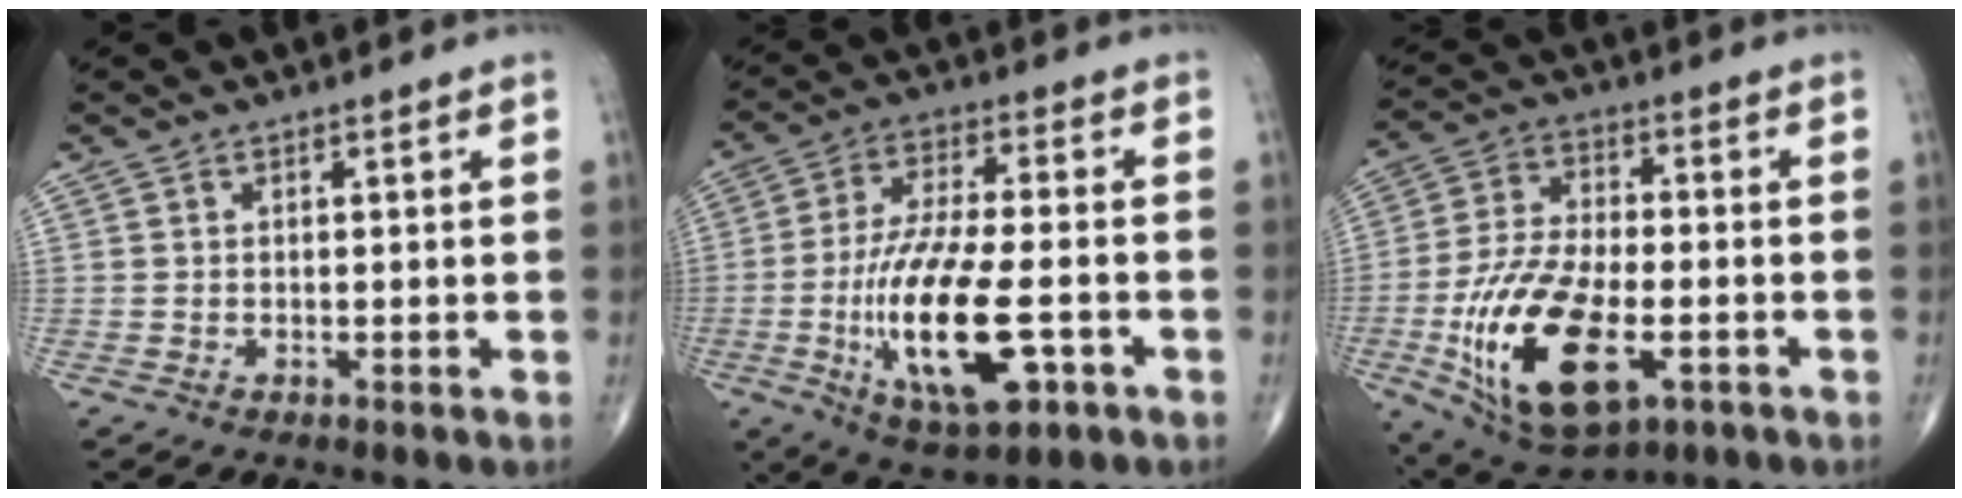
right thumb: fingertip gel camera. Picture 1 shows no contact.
{"total": 18.1, "force": [-5.0, 6.7, 16.1], "torque": [-0.306, 0.009, -0.078]}
{"total": 20.4, "force": [-6.3, 10.1, 16.6], "torque": [-0.316, 0.010, -0.098]}